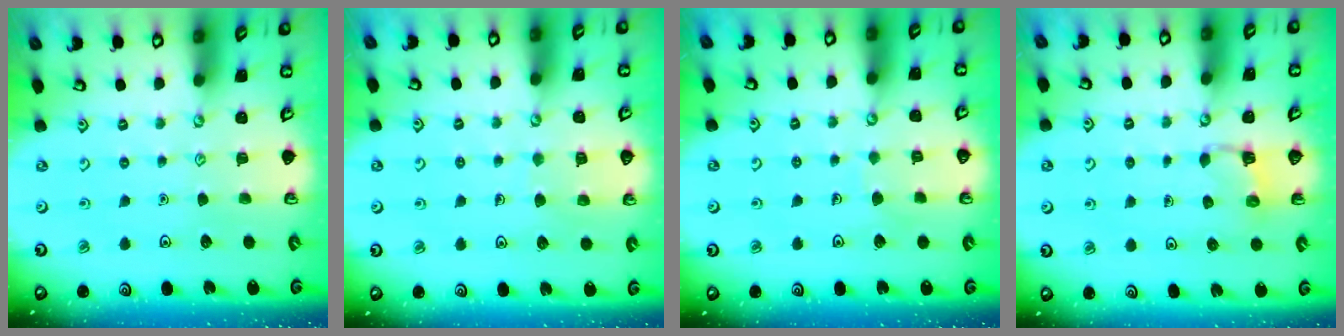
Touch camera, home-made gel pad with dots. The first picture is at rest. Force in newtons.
{"total": 6.8, "press": 6.7, "slide": 0.6}
{"total": 4.0, "press": 4.0, "slide": 0.3}
{"total": 2.1, "press": 2.0, "slide": 0.5}